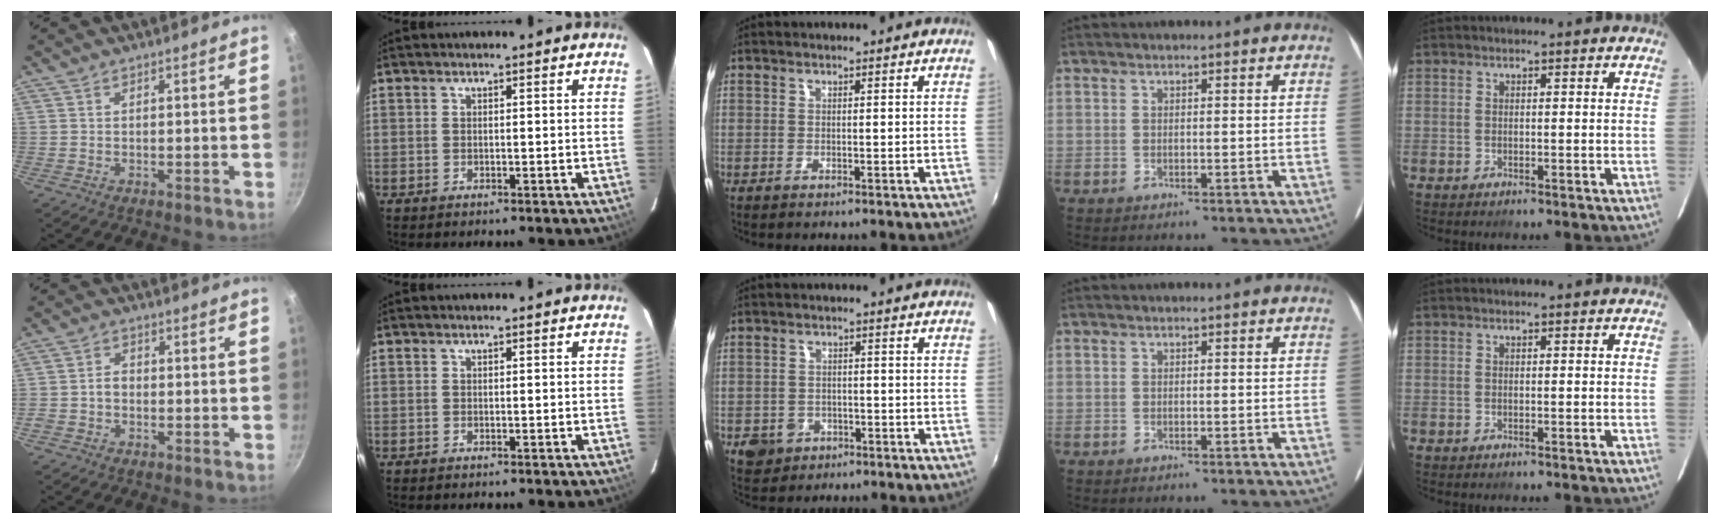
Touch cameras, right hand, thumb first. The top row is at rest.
{"thumb": {"total": 2.6, "force": [-0.8, 2.1, 1.4], "torque": [-0.014, 0.016, -0.018]}, "middle": {"total": 5.3, "force": [-2.4, 4.5, 1.6], "torque": [-0.046, 0.004, -0.032]}}